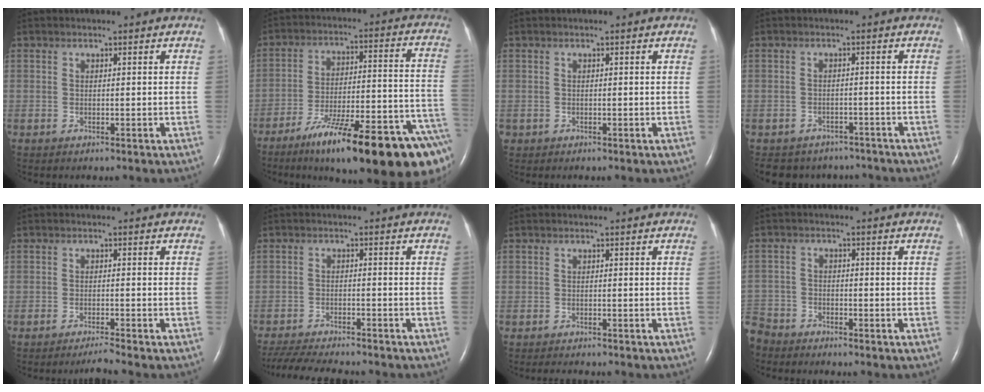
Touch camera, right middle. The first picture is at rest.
{"total": 24.5, "force": [-16.1, 2.8, 18.2], "torque": [-0.182, 0.009, -0.248]}
{"total": 0.0}
{"total": 8.6, "force": [-7.6, 3.9, 0.7], "torque": [-0.014, 0.009, -0.089]}
{"total": 2.2, "force": [-1.9, -0.8, 0.5], "torque": [-0.014, -0.009, -0.035]}
{"total": 13.0, "force": [-11.7, 1.9, 5.3], "torque": [-0.101, -0.019, -0.172]}
{"total": 3.0, "force": [-2.7, 0.7, 1.0], "torque": [-0.018, -0.008, -0.033]}
{"total": 5.8, "force": [-5.3, 2.2, 0.2], "torque": [-0.001, -0.009, -0.106]}